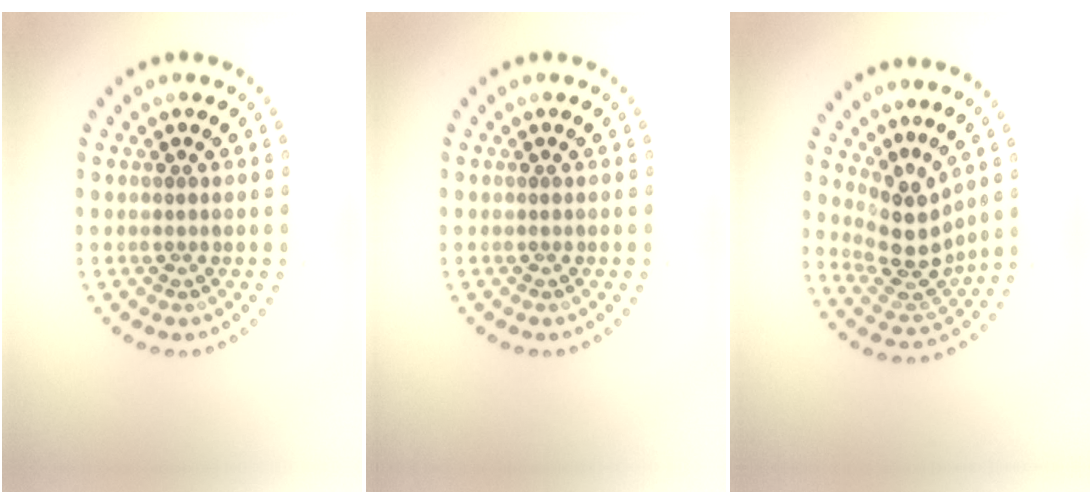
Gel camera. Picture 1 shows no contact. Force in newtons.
{"total": 0.0}
{"total": 4.0, "press": 3.1, "slide": 2.5}